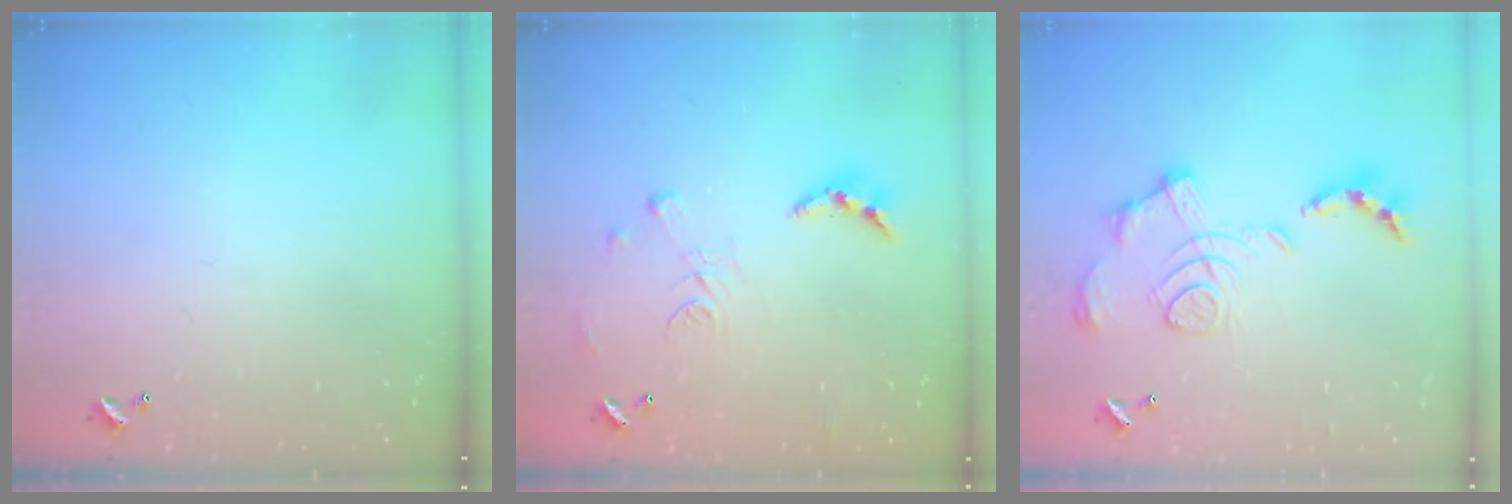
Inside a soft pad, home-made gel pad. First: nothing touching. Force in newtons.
{"total": 9.6, "press": 9.5, "slide": 0.9}
{"total": 1.7, "press": 1.1, "slide": 1.3}